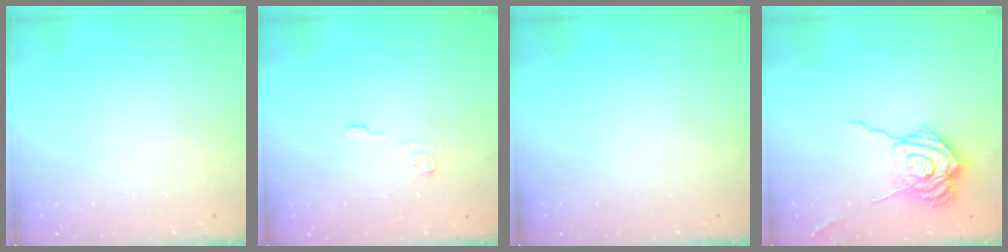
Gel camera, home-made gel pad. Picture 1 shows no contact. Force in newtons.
{"total": 4.3, "press": 4.3, "slide": 0.6}
{"total": 0.0}
{"total": 16.3, "press": 16.3, "slide": 1.1}